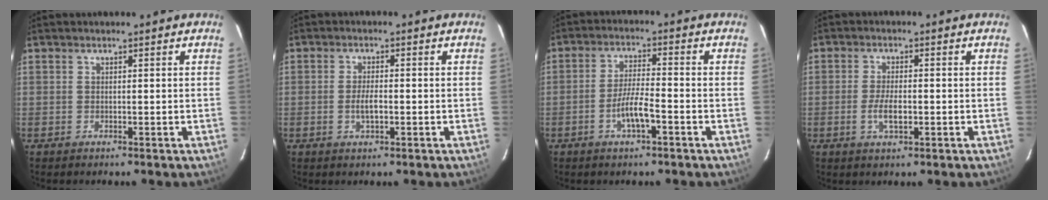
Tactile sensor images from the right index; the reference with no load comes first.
{"total": 3.1, "force": [-0.9, 1.0, 2.8], "torque": [-0.054, -0.004, -0.015]}
{"total": 5.7, "force": [-2.8, 1.1, 4.8], "torque": [-0.096, 0.000, -0.051]}
{"total": 4.2, "force": [-1.2, 1.4, 3.7], "torque": [-0.076, -0.005, -0.022]}